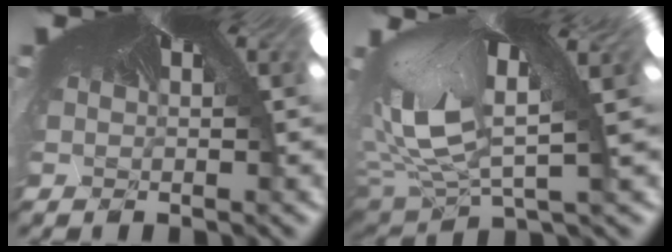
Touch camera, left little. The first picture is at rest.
{"total": 4.0, "force": [-3.7, 1.5, 0.1], "torque": [-0.066, -0.076, -0.021]}